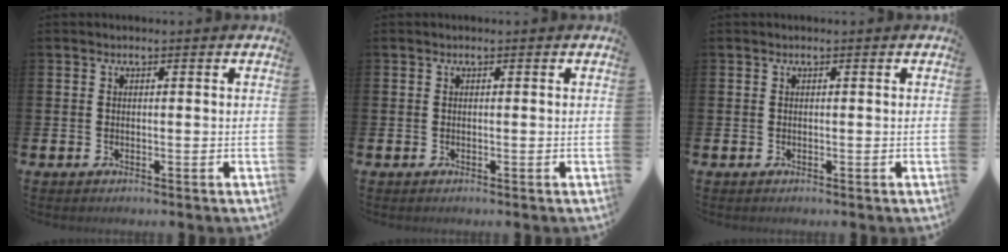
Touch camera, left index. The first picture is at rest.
{"total": 0.0}
{"total": 0.0}